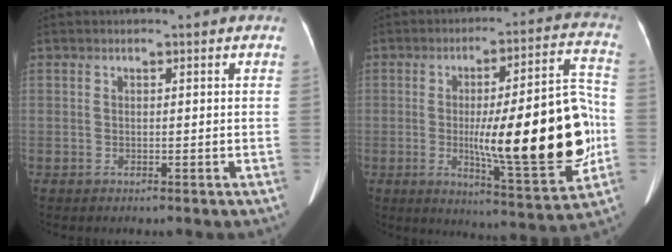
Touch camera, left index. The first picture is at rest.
{"total": 21.7, "force": [-2.9, 3.0, 21.2], "torque": [-0.292, 0.008, -0.033]}